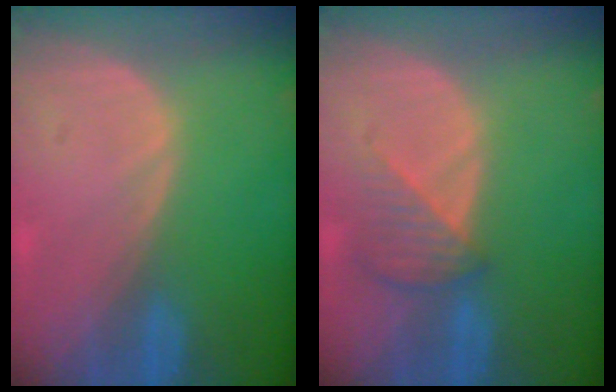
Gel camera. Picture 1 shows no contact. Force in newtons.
{"total": 3.9, "press": 3.6, "slide": 1.5}